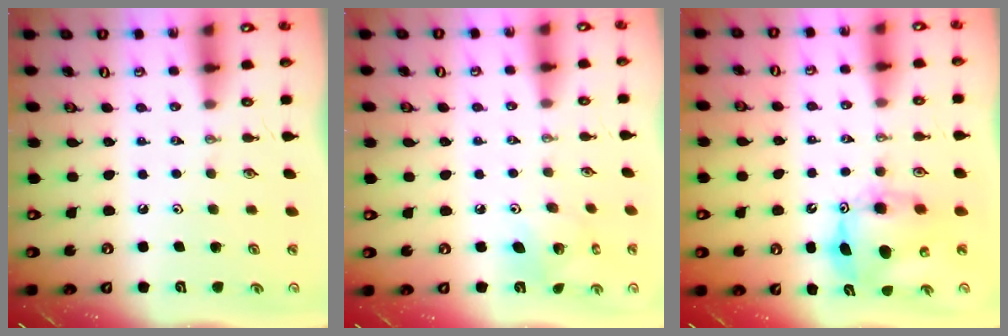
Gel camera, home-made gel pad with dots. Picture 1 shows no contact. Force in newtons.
{"total": 6.8, "press": 6.8, "slide": 0.1}
{"total": 10.4, "press": 10.3, "slide": 0.7}